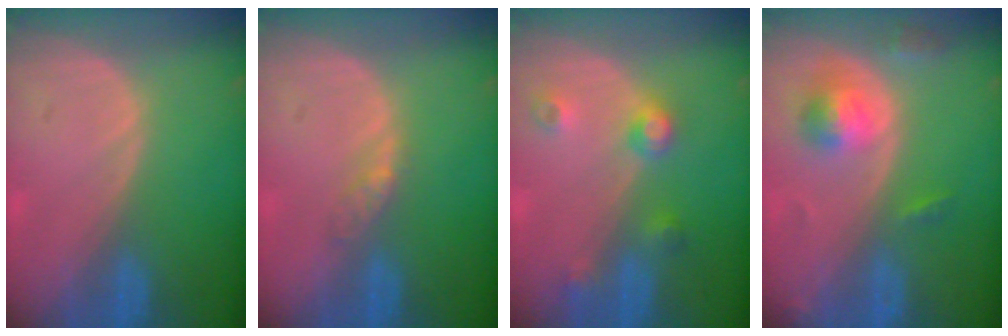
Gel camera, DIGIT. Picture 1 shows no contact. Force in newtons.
{"total": 2.2, "press": 1.9, "slide": 1.2}
{"total": 4.3, "press": 3.8, "slide": 1.9}
{"total": 5.4, "press": 4.8, "slide": 2.3}